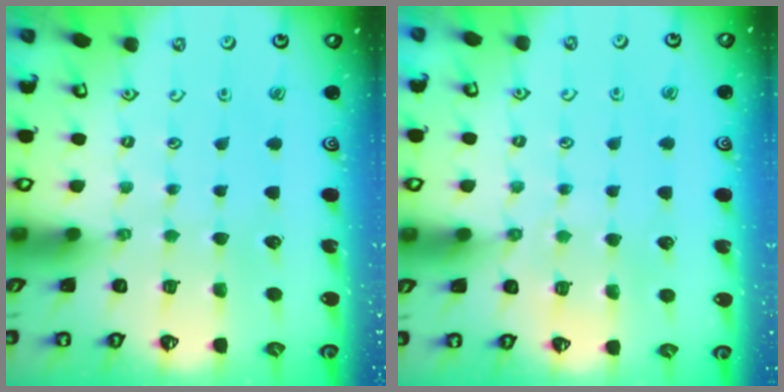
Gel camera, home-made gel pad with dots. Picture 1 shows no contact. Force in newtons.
{"total": 4.7, "press": 4.7, "slide": 0.5}